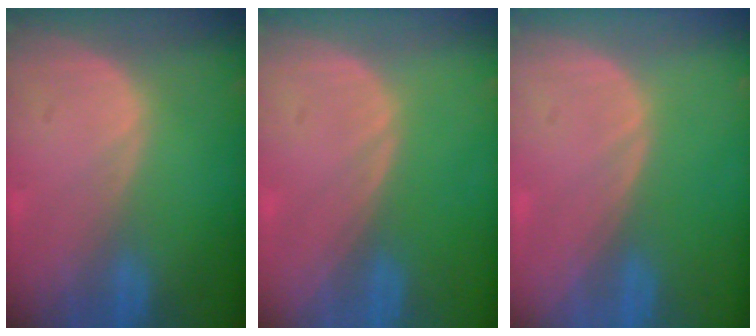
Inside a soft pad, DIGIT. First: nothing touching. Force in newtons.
{"total": 0.0}
{"total": 0.0}